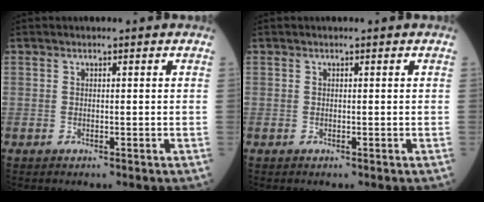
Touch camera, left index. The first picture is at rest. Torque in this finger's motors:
{"motor_torque": [-0.04, 0.05, 0.00, 0.00]}